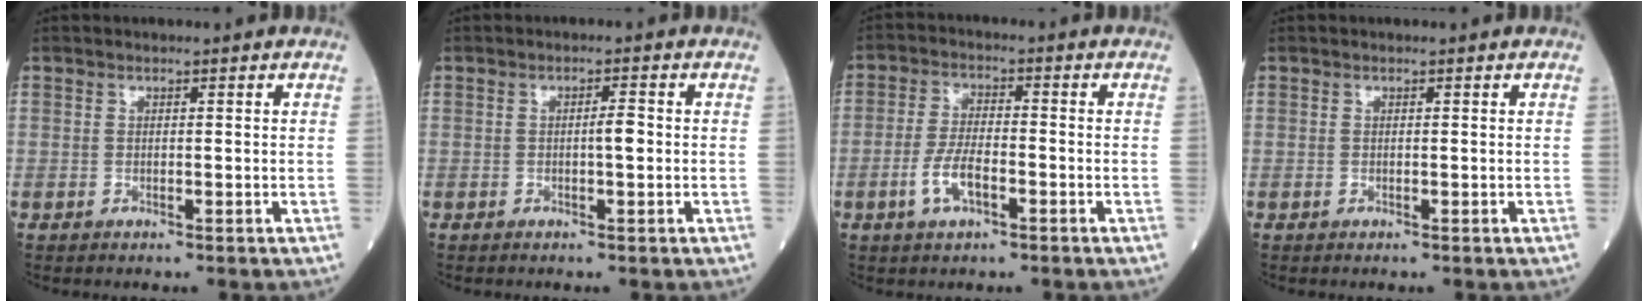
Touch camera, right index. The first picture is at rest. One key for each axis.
{"total": 2.0, "fx": -0.2, "fy": 0.2, "fz": 2.0, "tx": -0.032, "ty": 0.002, "tz": -0.004}
{"total": 5.6, "fx": -2.2, "fy": 2.0, "fz": 4.7, "tx": -0.096, "ty": 0.002, "tz": -0.042}
{"total": 0.0}